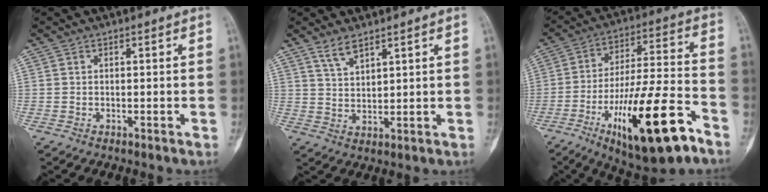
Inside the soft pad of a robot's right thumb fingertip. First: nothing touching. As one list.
[{"total": 4.2, "force": [3.2, 1.3, 2.4], "torque": [-0.044, -0.023, 0.069]}, {"total": 22.8, "force": [-11.2, 6.3, 18.9], "torque": [-0.324, 0.049, -0.177]}]